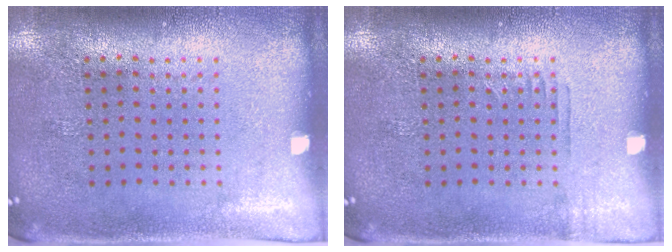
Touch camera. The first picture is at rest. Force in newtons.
{"total": 0.6, "press": 0.6, "slide": 0.2}